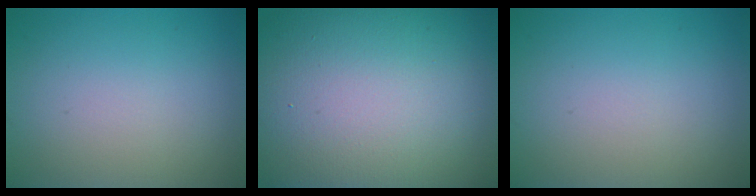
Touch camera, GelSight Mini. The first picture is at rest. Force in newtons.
{"total": 21.7, "press": 21.7, "slide": 0.8}
{"total": 0.0}